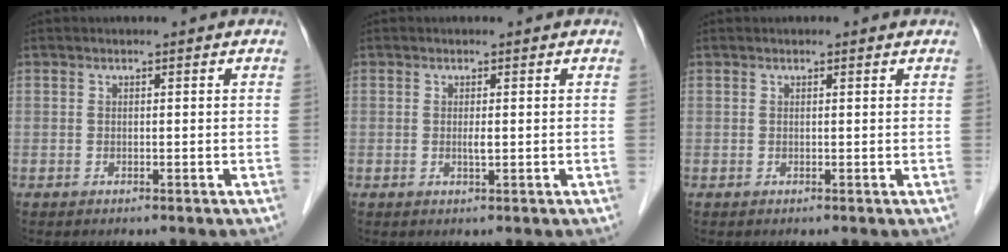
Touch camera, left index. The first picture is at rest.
{"total": 1.0, "force": [0.0, 0.1, 1.0], "torque": [-0.022, -0.002, 0.001]}
{"total": 0.0}